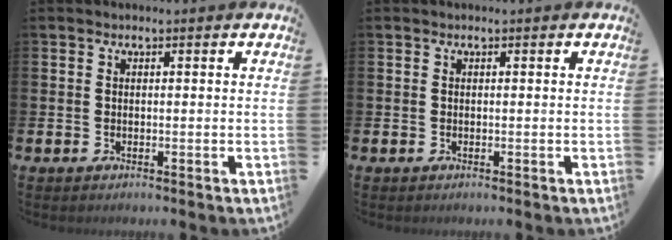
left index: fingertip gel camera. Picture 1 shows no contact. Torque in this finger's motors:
{"motor_torque": [0.00, 0.00, -0.02, -0.01]}